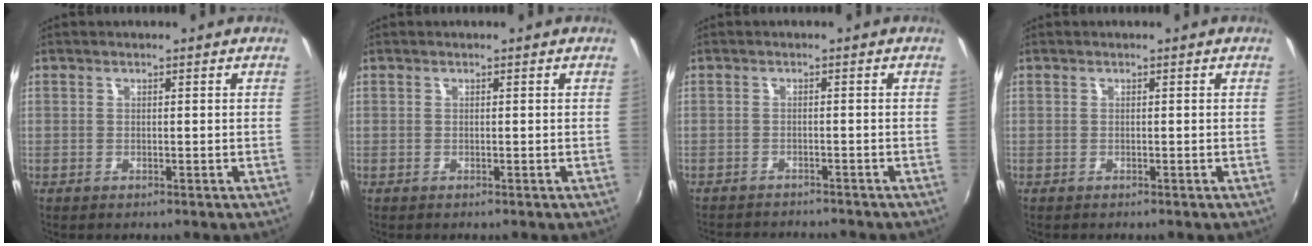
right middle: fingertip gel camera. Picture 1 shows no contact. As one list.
[{"total": 0.0}, {"total": 6.8, "force": [-6.4, 1.2, 1.9], "torque": [-0.051, -0.012, -0.094]}, {"total": 0.0}]